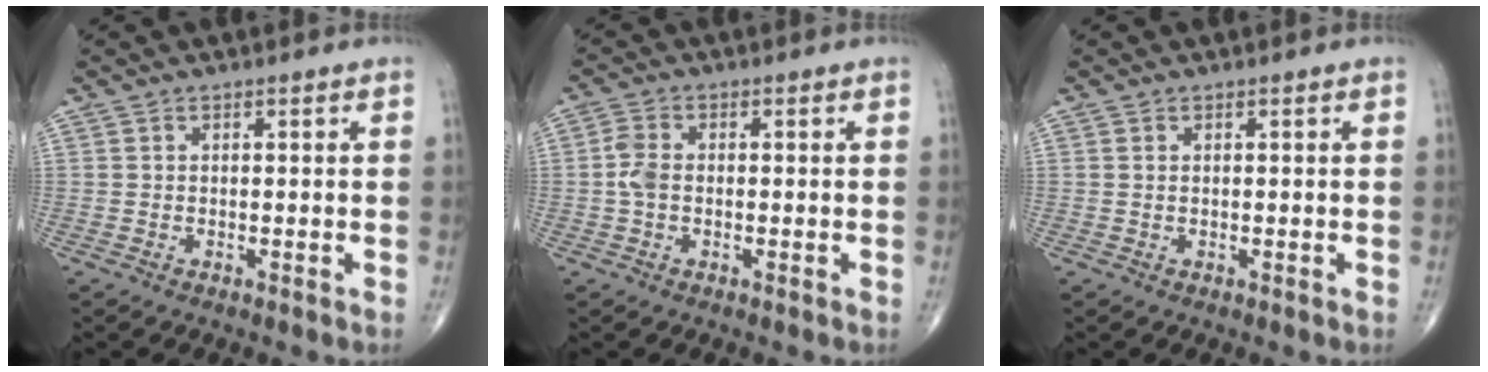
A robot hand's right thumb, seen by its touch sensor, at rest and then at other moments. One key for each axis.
{"total": 3.5, "fx": -0.3, "fy": 2.2, "fz": 2.7, "tx": -0.064, "ty": 0.008, "tz": -0.011}
{"total": 0.0}